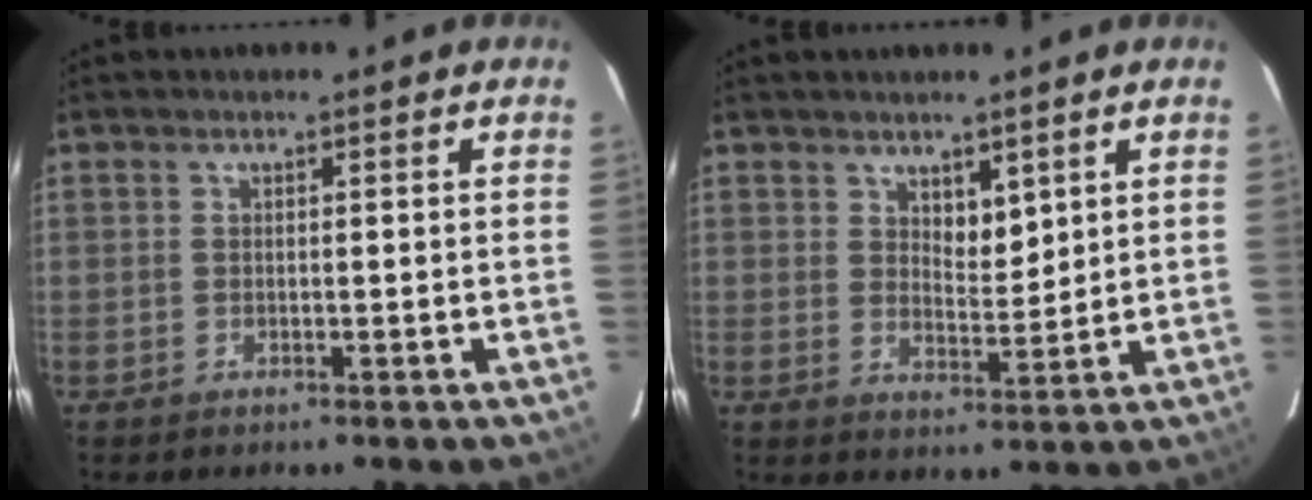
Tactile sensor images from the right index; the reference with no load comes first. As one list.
[{"total": 3.7, "force": [2.3, 1.7, 2.4], "torque": [-0.039, -0.007, 0.045]}]